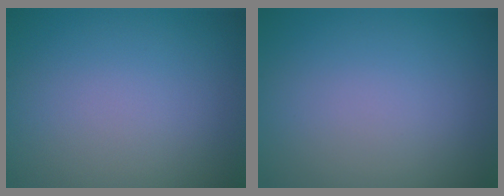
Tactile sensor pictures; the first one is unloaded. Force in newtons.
{"total": 0.0}